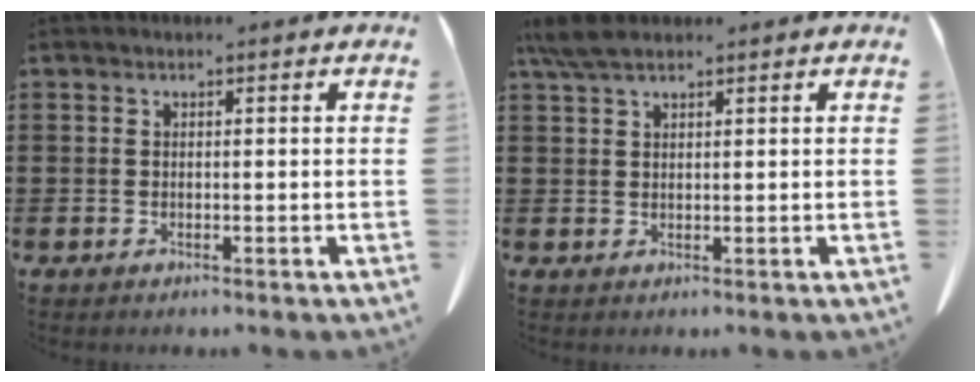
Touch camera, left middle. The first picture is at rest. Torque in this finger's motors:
{"motor_torque": [0.60, 0.49, 0.06, 0.06]}